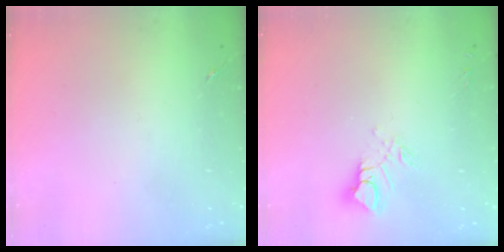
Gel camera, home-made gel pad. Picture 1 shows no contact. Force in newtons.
{"total": 8.6, "press": 8.6, "slide": 0.9}